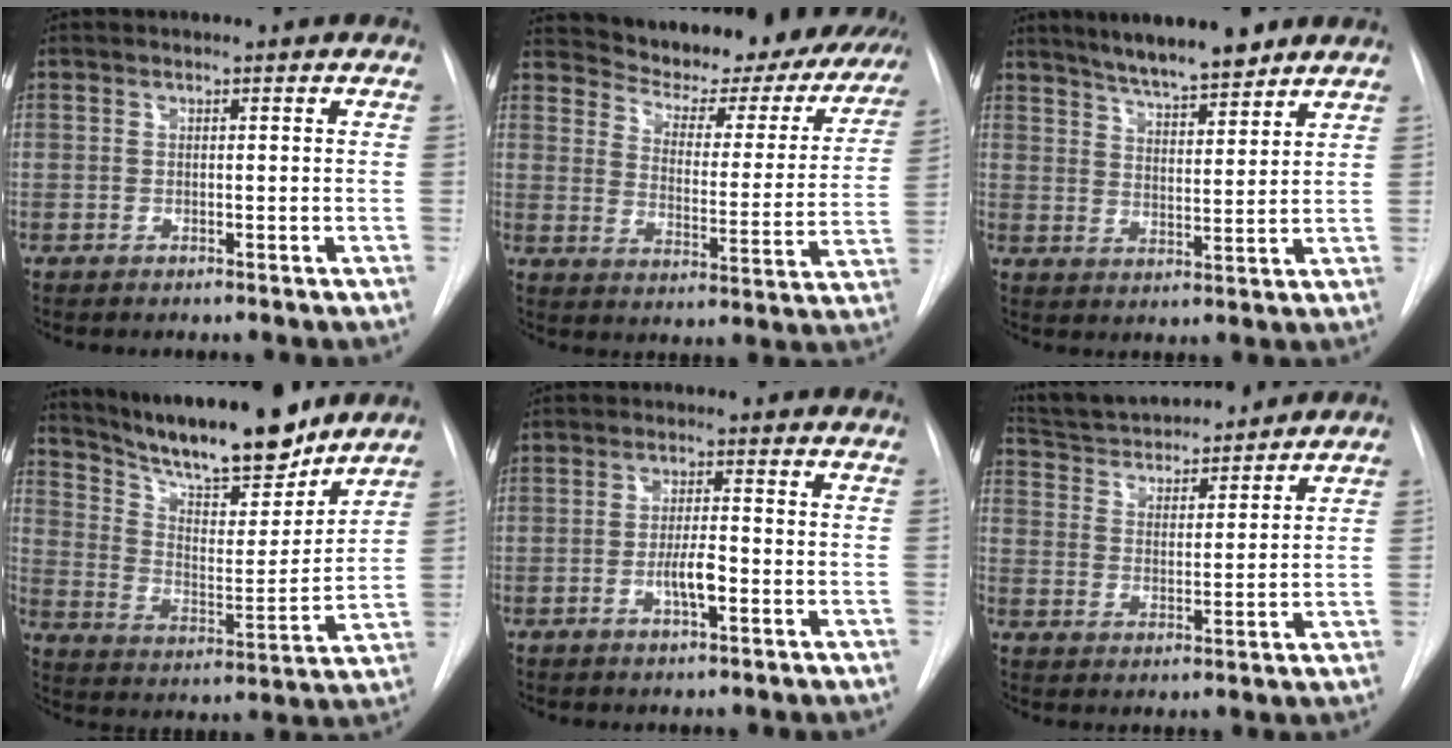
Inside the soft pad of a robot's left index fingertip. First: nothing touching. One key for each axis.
{"total": 24.9, "fx": 22.6, "fy": 7.0, "fz": 7.9, "tx": -0.113, "ty": -0.054, "tz": 0.272}
{"total": 10.4, "fx": 8.8, "fy": 1.3, "fz": 5.4, "tx": -0.084, "ty": 0.008, "tz": 0.143}
{"total": 20.0, "fx": 17.5, "fy": 3.4, "fz": 9.2, "tx": -0.157, "ty": -0.009, "tz": 0.276}
{"total": 3.9, "fx": -1.3, "fy": 0.8, "fz": 3.6, "tx": -0.064, "ty": 0.001, "tz": -0.024}
{"total": 16.4, "fx": 15.2, "fy": 3.4, "fz": 5.3, "tx": -0.093, "ty": 0.023, "tz": 0.243}